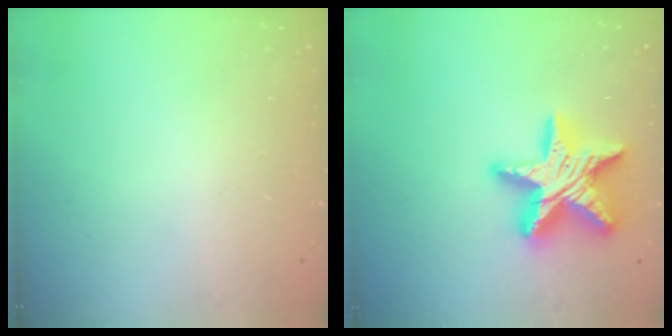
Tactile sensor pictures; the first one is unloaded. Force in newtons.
{"total": 21.2, "press": 21.1, "slide": 1.9}